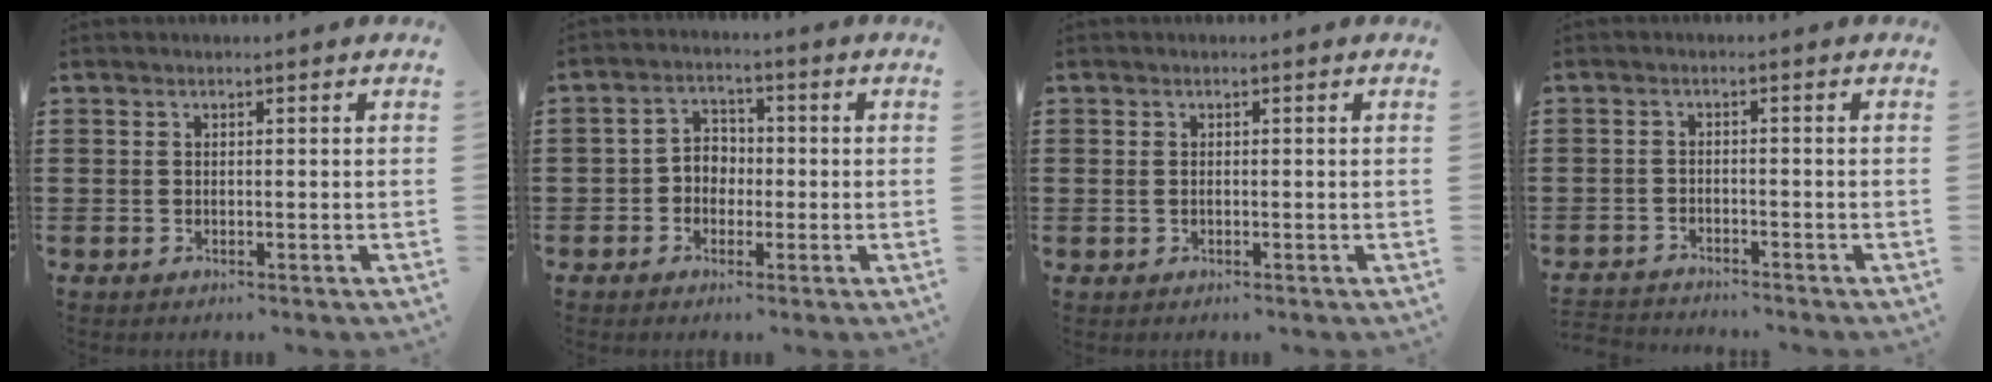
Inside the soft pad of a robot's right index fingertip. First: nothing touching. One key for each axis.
{"total": 3.3, "fx": -1.1, "fy": 2.7, "fz": 1.5, "tx": -0.037, "ty": 0.010, "tz": -0.025}
{"total": 0.7, "fx": 0.1, "fy": 0.4, "fz": 0.5, "tx": -0.011, "ty": 0.003, "tz": 0.001}
{"total": 1.9, "fx": -1.9, "fy": 0.1, "fz": -0.2, "tx": -0.003, "ty": 0.000, "tz": -0.043}